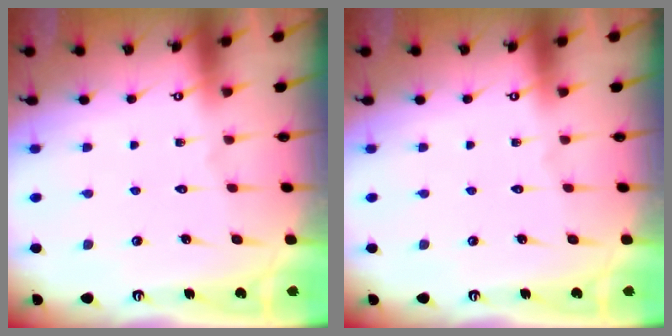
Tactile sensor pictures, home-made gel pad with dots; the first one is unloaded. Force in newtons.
{"total": 0.0}